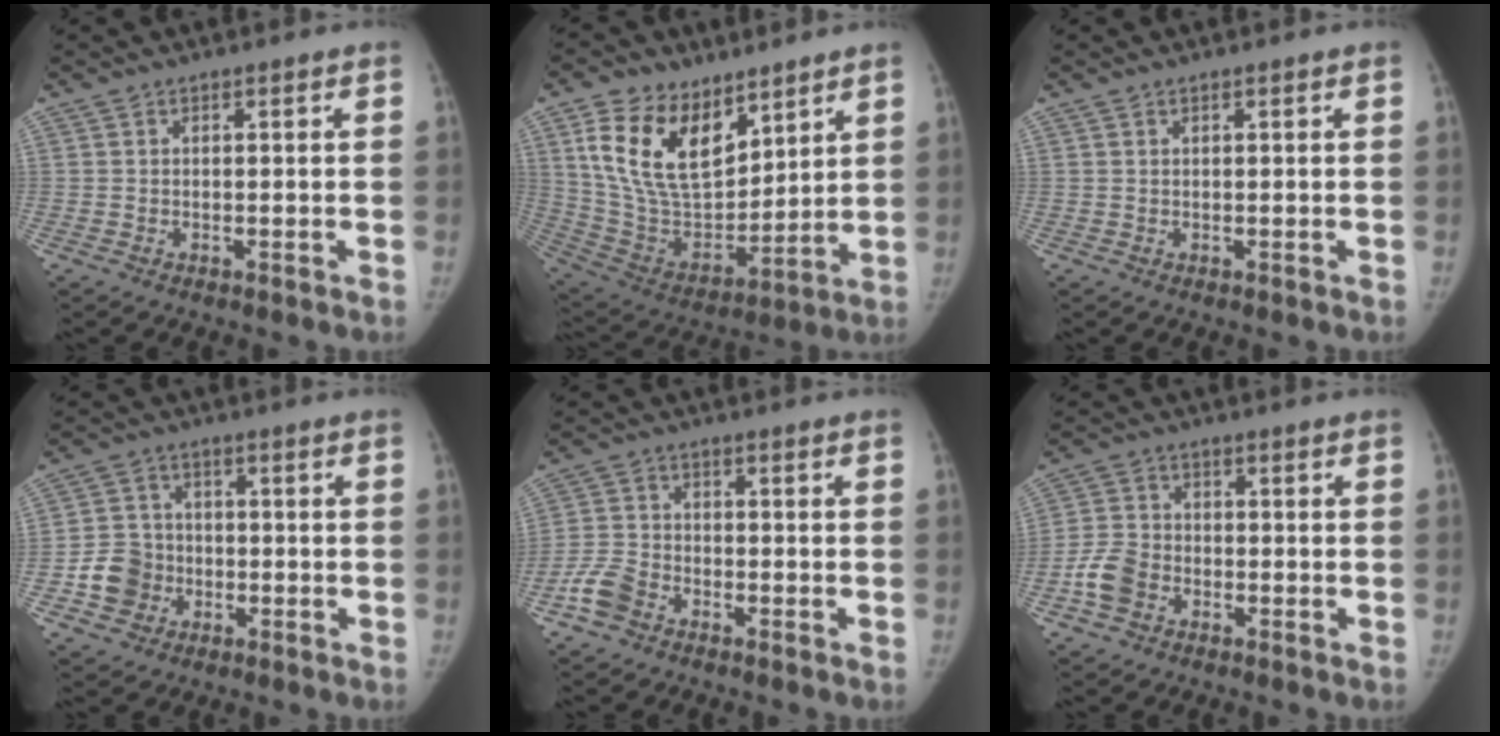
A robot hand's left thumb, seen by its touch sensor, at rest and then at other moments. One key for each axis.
{"total": 19.3, "fx": 9.9, "fy": 11.3, "fz": 12.1, "tx": -0.184, "ty": -0.046, "tz": 0.201}
{"total": 0.0}
{"total": 7.3, "fx": -2.4, "fy": 6.5, "fz": 2.1, "tx": -0.013, "ty": 0.021, "tz": -0.045}
{"total": 5.6, "fx": -3.6, "fy": 3.6, "fz": 2.3, "tx": -0.045, "ty": 0.016, "tz": -0.076}
{"total": 6.1, "fx": -2.8, "fy": 4.6, "fz": 3.0, "tx": -0.051, "ty": 0.017, "tz": -0.059}